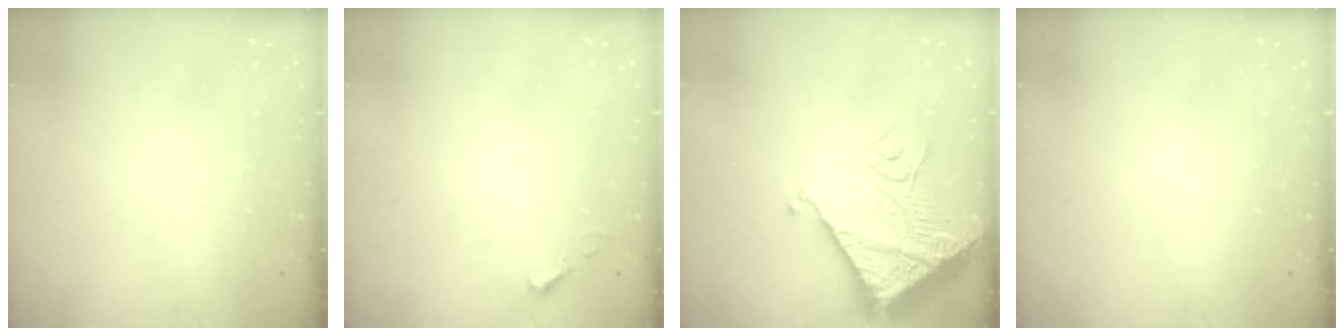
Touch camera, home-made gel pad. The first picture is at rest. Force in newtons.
{"total": 3.7, "press": 3.6, "slide": 0.5}
{"total": 13.1, "press": 13.0, "slide": 1.5}
{"total": 0.0}